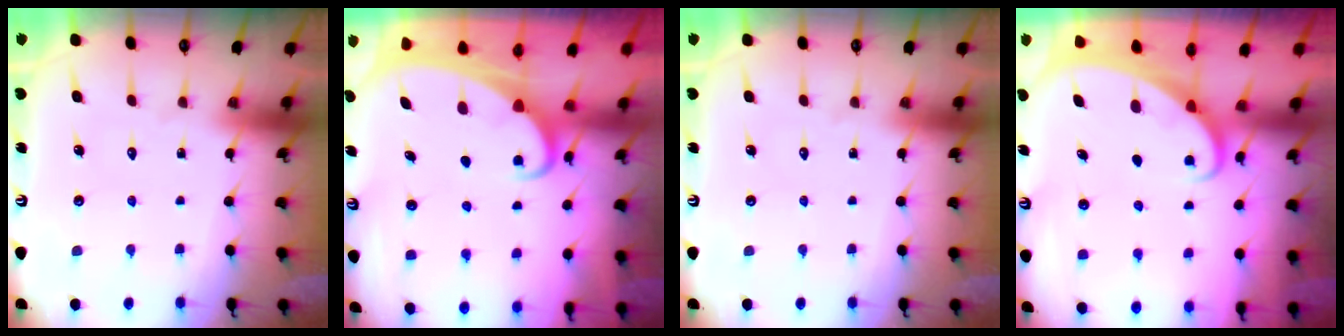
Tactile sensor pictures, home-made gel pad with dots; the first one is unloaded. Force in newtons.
{"total": 2.3, "press": 2.3, "slide": 0.3}
{"total": 0.0}
{"total": 1.8, "press": 1.8, "slide": 0.1}